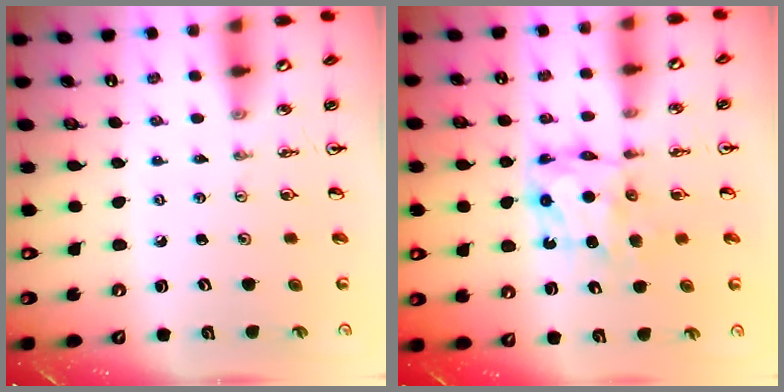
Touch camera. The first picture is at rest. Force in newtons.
{"total": 7.1, "press": 7.1, "slide": 0.3}